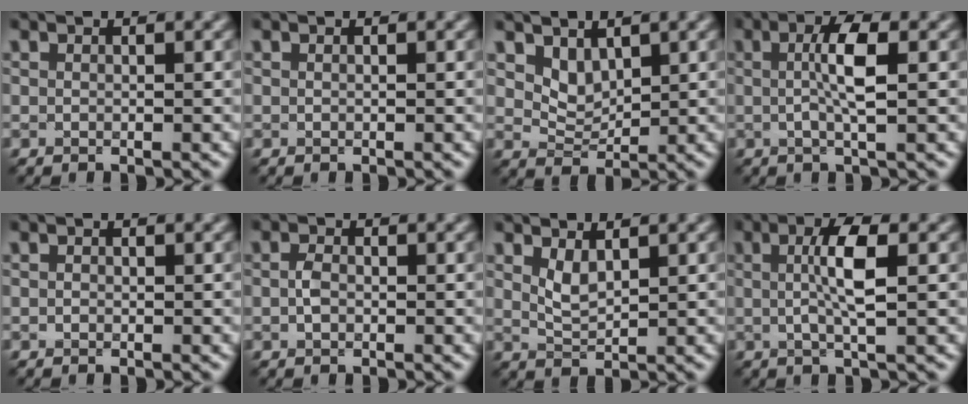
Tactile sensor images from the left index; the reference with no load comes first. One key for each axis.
{"total": 0.0}
{"total": 2.4, "fx": 1.5, "fy": 1.4, "fz": 1.1, "tx": -0.026, "ty": -0.011, "tz": 0.031}
{"total": 3.6, "fx": 0.3, "fy": 0.6, "fz": 3.5, "tx": -0.067, "ty": 0.006, "tz": 0.002}
{"total": 0.0}
{"total": 1.3, "fx": -0.2, "fy": 0.9, "fz": 0.9, "tx": -0.019, "ty": 0.003, "tz": -0.008}
{"total": 1.8, "fx": 1.1, "fy": 0.7, "fz": 1.3, "tx": -0.030, "ty": -0.005, "tz": 0.026}
{"total": 4.1, "fx": 0.4, "fy": 0.8, "fz": 4.0, "tx": -0.075, "ty": 0.005, "tz": 0.004}